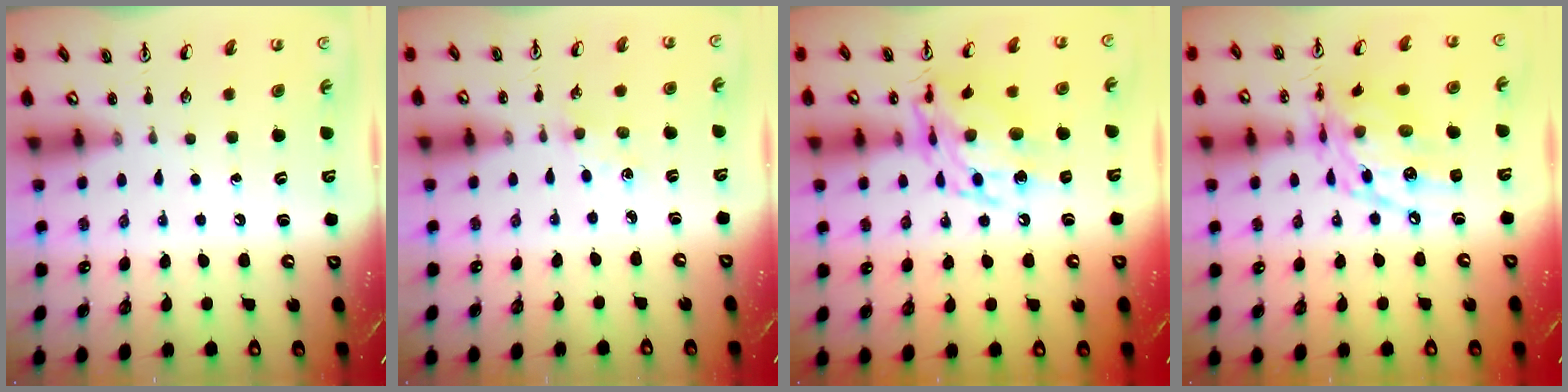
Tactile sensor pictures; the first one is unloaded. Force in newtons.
{"total": 2.8, "press": 2.7, "slide": 0.4}
{"total": 13.7, "press": 13.7, "slide": 1.3}
{"total": 14.6, "press": 14.5, "slide": 1.1}